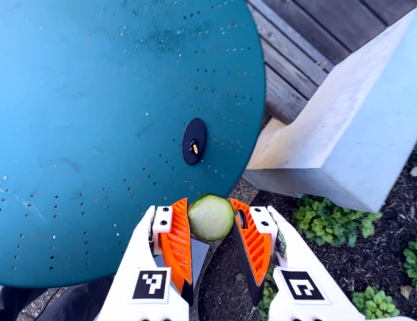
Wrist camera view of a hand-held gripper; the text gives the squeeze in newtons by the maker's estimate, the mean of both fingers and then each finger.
{"total": 10.7, "left": 10.5, "right": 10.9}